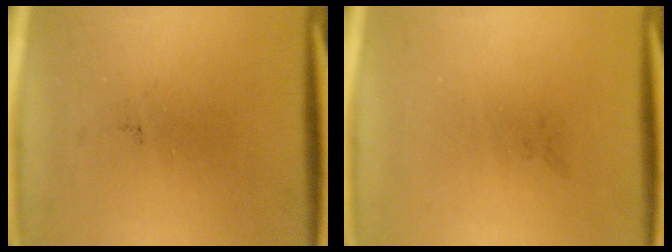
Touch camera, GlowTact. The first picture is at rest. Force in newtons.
{"total": 0.0}